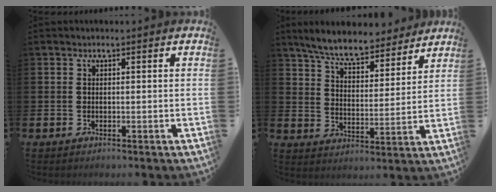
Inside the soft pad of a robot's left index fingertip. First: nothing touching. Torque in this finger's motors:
{"motor_torque": [0.60, -0.68, 0.81, 0.21]}